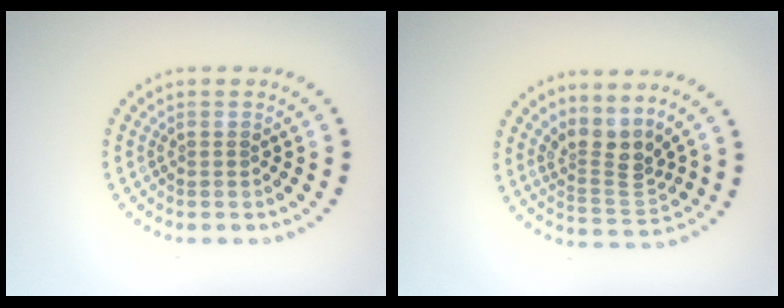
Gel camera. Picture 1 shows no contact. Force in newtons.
{"total": 3.3, "press": 2.3, "slide": 2.3}